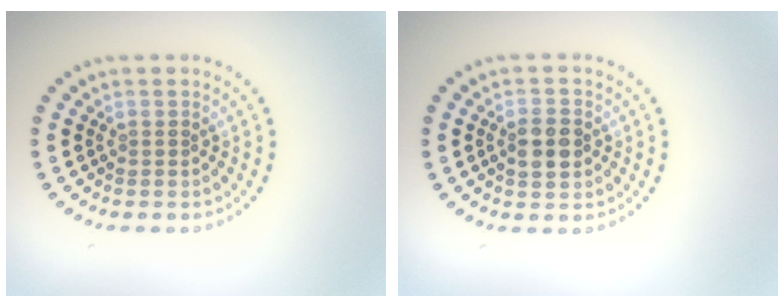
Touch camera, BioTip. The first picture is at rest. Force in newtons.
{"total": 2.6, "press": 2.6, "slide": 0.3}